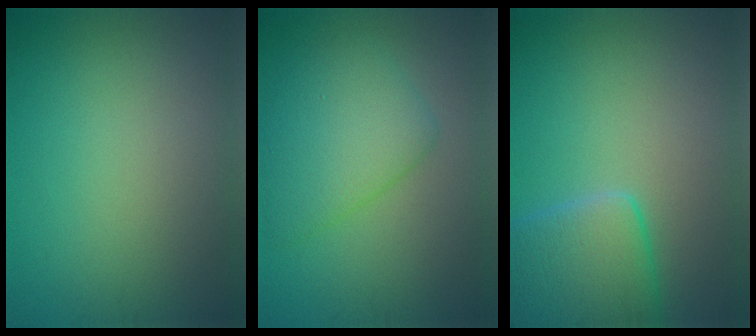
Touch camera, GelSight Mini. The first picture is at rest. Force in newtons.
{"total": 4.9, "press": 4.9, "slide": 0.3}
{"total": 5.5, "press": 5.5, "slide": 0.2}